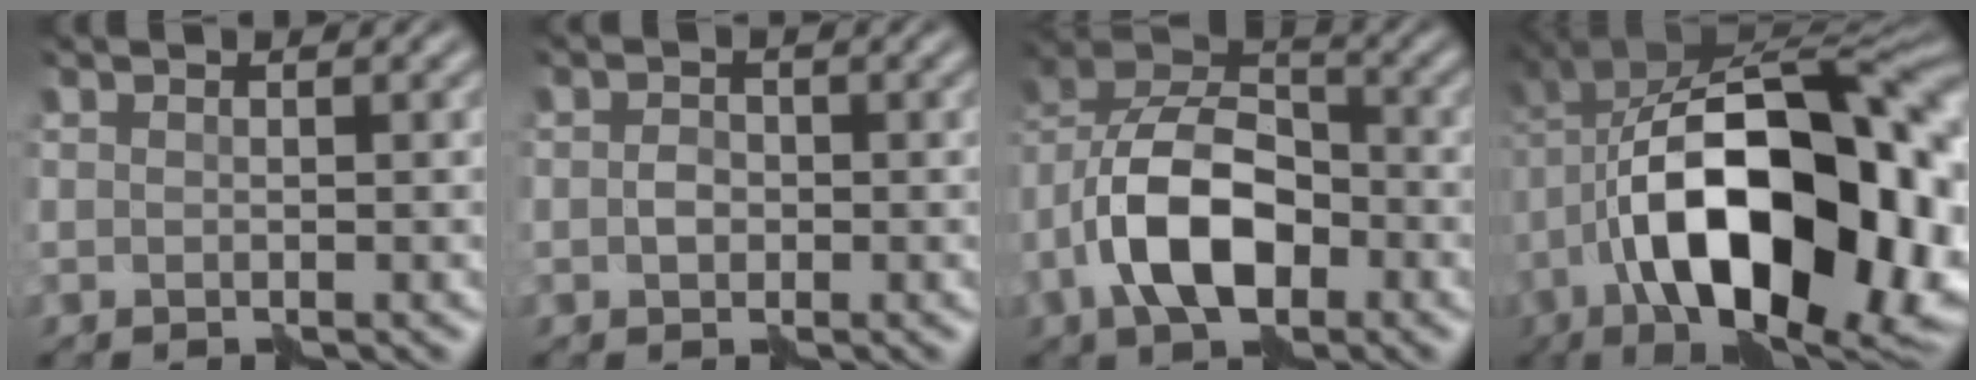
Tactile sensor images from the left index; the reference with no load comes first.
{"total": 1.3, "force": [-0.4, 1.0, 0.7], "torque": [-0.016, 0.001, -0.014]}
{"total": 9.3, "force": [-4.0, 5.1, 6.7], "torque": [-0.128, 0.017, -0.084]}
{"total": 19.1, "force": [-4.8, 9.4, 15.9], "torque": [-0.253, 0.010, -0.071]}